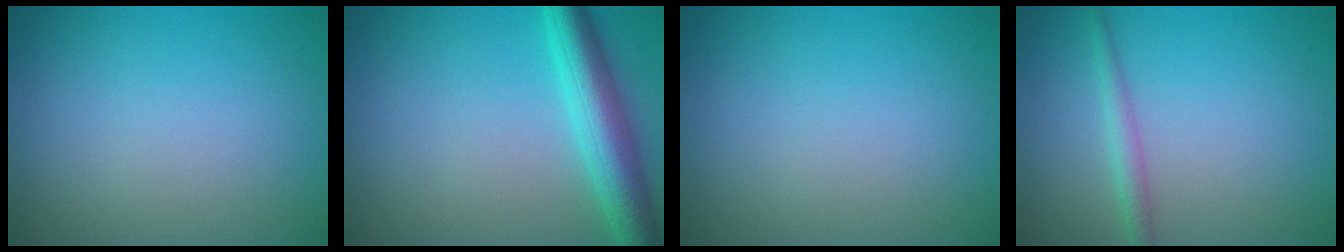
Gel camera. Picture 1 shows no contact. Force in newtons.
{"total": 5.5, "press": 5.5, "slide": 0.2}
{"total": 0.0}
{"total": 1.7, "press": 1.7, "slide": 0.0}